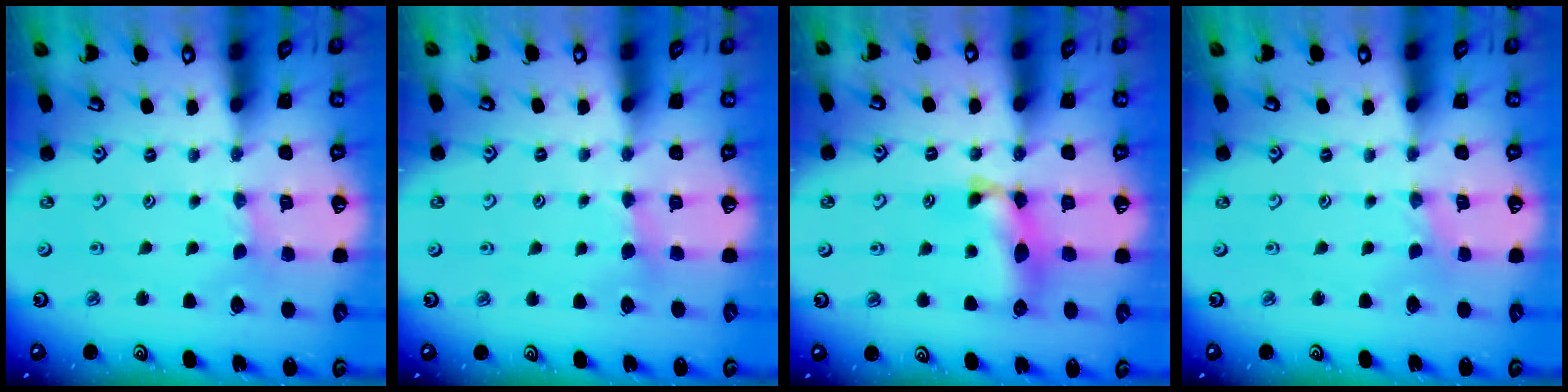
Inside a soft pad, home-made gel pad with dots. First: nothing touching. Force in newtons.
{"total": 2.8, "press": 2.7, "slide": 0.4}
{"total": 11.3, "press": 11.2, "slide": 0.4}
{"total": 0.0}